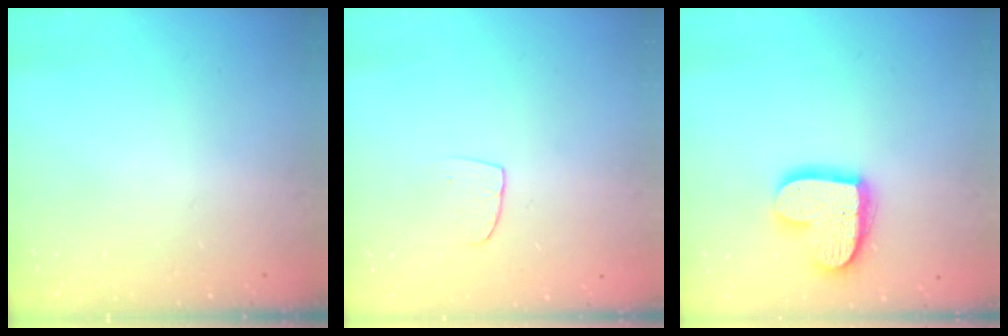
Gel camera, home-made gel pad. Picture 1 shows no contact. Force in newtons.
{"total": 5.5, "press": 5.5, "slide": 0.4}
{"total": 16.2, "press": 16.1, "slide": 1.5}